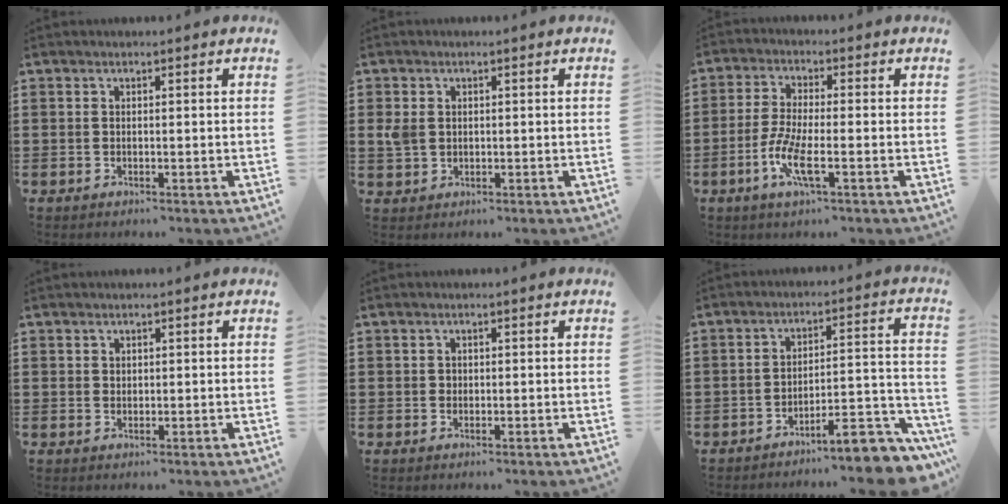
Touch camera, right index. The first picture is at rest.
{"total": 2.8, "force": [0.4, 2.0, 1.9], "torque": [-0.063, -0.002, 0.001]}
{"total": 6.2, "force": [-2.4, 1.5, 5.5], "torque": [-0.126, -0.011, -0.051]}
{"total": 0.8, "force": [0.6, 0.6, 0.1], "torque": [-0.003, 0.002, 0.012]}
{"total": 0.6, "force": [0.2, 0.6, 0.1], "torque": [-0.004, 0.003, 0.004]}
{"total": 8.7, "force": [-7.2, 1.5, 4.6], "torque": [-0.059, 0.016, -0.132]}